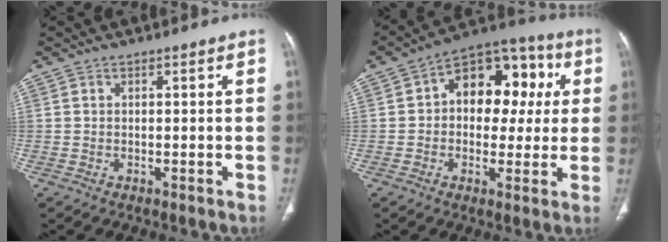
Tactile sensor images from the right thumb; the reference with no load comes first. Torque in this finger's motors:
{"motor_torque": [-0.42, 0.69, 0.78, -0.19, 0.24]}